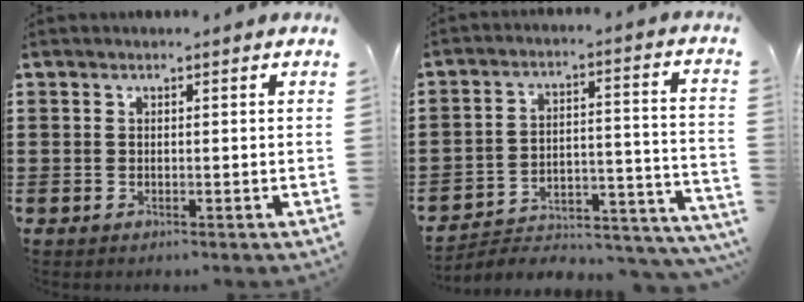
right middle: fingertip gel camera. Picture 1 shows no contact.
{"total": 3.6, "force": [-3.3, 1.1, 0.8], "torque": [-0.020, -0.003, -0.073]}